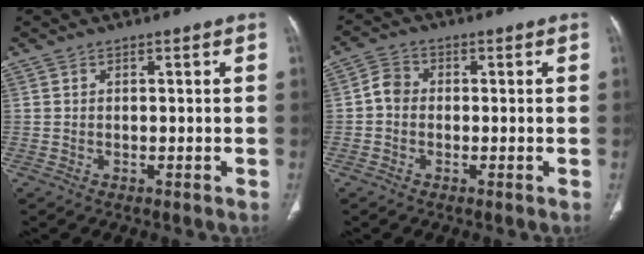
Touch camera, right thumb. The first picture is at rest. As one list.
[{"total": 3.4, "force": [-0.5, 2.8, 1.9], "torque": [-0.026, 0.010, -0.018]}]